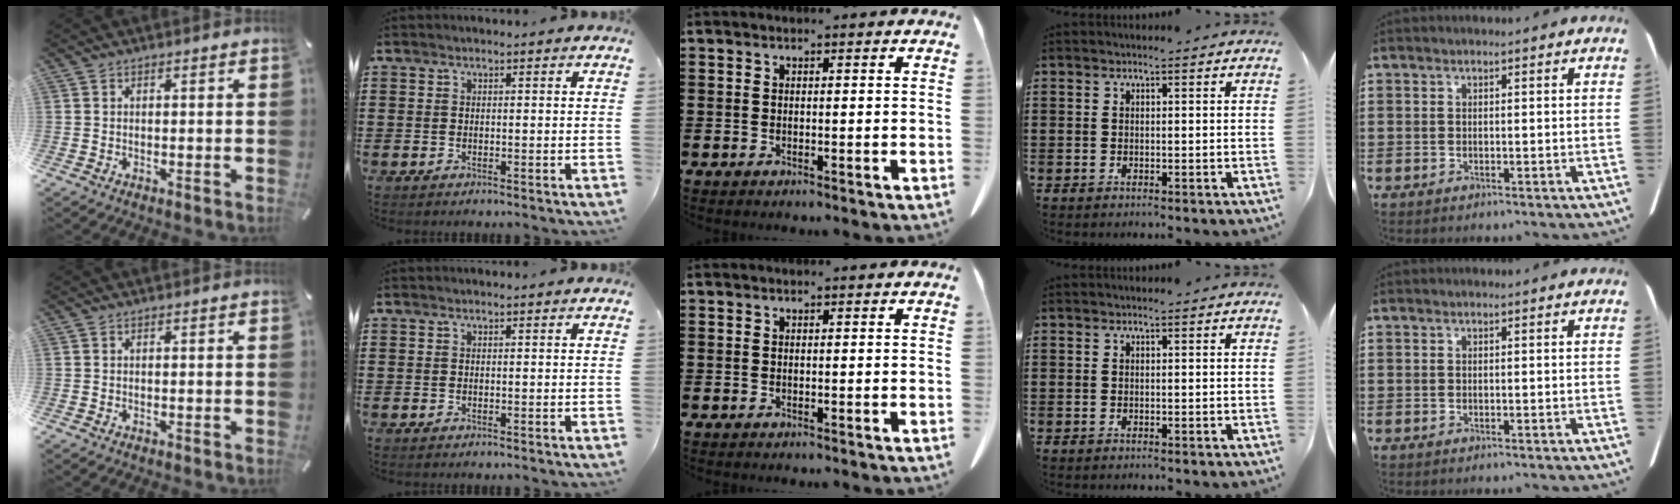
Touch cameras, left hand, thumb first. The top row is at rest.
{}